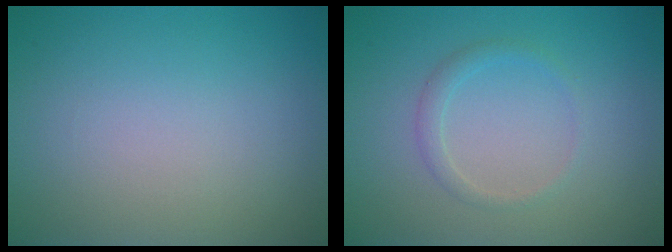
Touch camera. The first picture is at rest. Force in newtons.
{"total": 1.3, "press": 1.3, "slide": 0.1}